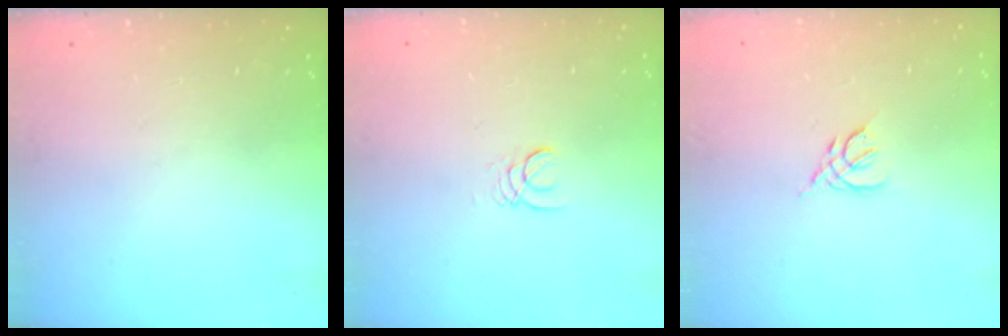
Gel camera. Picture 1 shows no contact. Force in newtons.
{"total": 1.3, "press": 1.3, "slide": 0.1}
{"total": 2.8, "press": 2.8, "slide": 0.7}